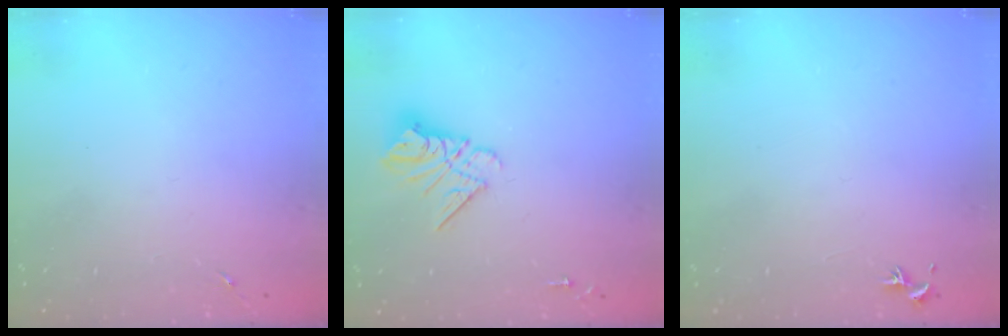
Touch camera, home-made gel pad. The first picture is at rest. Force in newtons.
{"total": 10.7, "press": 10.7, "slide": 1.0}
{"total": 0.8, "press": 0.7, "slide": 0.3}